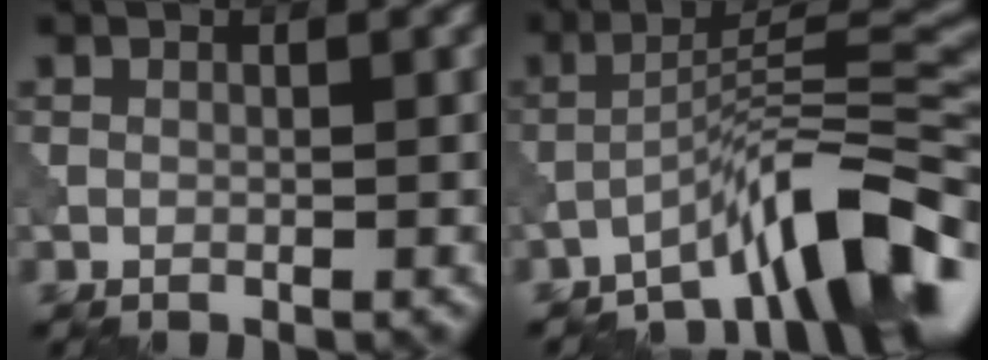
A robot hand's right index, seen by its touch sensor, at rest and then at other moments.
{"total": 8.7, "force": [-5.8, 1.5, 6.3], "torque": [-0.085, 0.016, -0.105]}